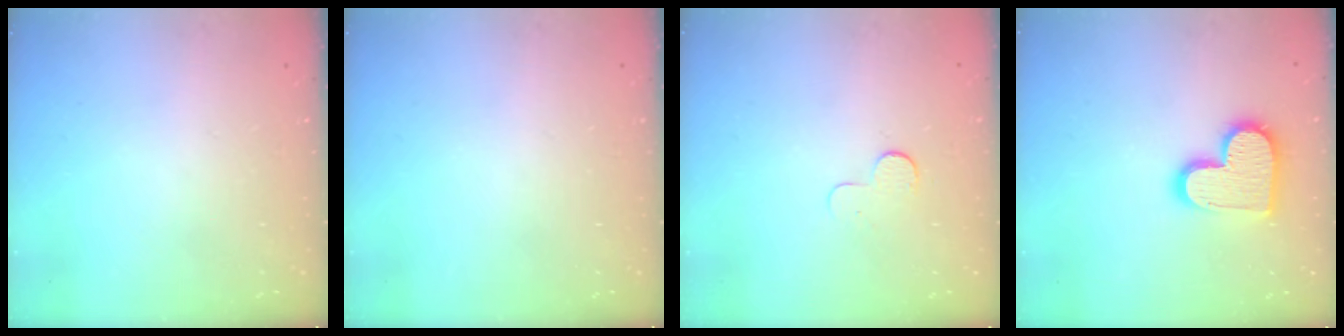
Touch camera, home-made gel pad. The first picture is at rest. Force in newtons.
{"total": 0.0}
{"total": 3.9, "press": 3.9, "slide": 0.4}
{"total": 14.0, "press": 13.9, "slide": 0.5}